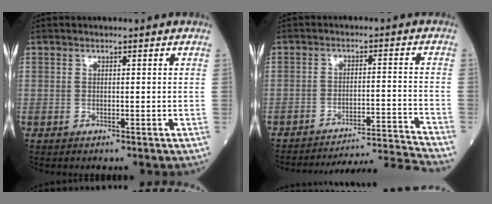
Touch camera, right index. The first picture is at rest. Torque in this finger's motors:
{"motor_torque": [0.03, -0.18, 0.19, 0.05]}